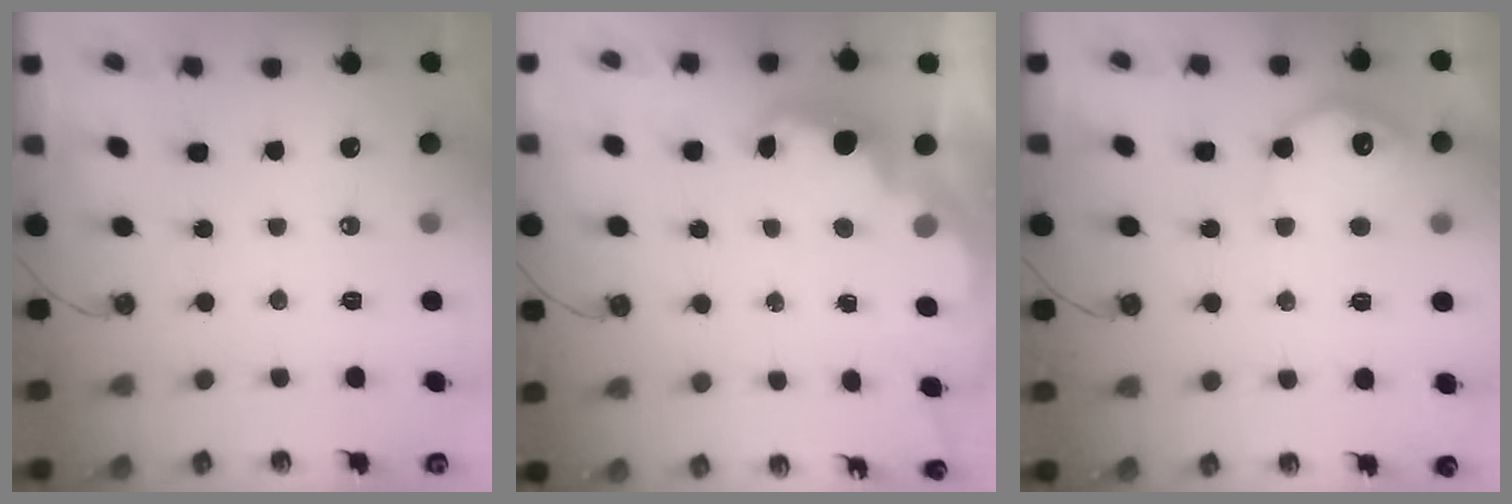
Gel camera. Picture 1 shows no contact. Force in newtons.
{"total": 2.4, "press": 2.4, "slide": 0.5}
{"total": 12.2, "press": 12.2, "slide": 0.4}